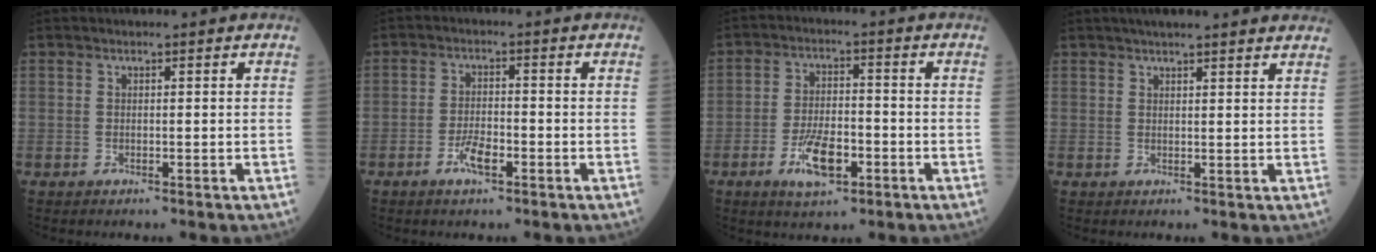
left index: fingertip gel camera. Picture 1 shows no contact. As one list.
[{"total": 3.8, "force": [-2.1, 1.1, 3.0], "torque": [-0.061, 0.002, -0.040]}, {"total": 7.4, "force": [-3.4, 2.8, 6.0], "torque": [-0.120, -0.002, -0.060]}, {"total": 12.1, "force": [10.8, 1.0, 5.5], "torque": [-0.068, 0.026, 0.122]}]